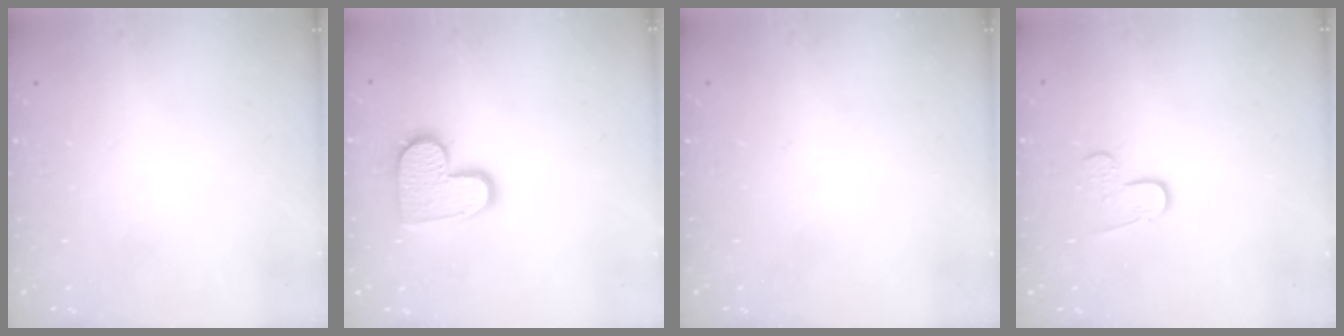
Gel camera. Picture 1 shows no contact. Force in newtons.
{"total": 12.0, "press": 12.0, "slide": 0.6}
{"total": 0.0}
{"total": 3.3, "press": 3.3, "slide": 0.3}